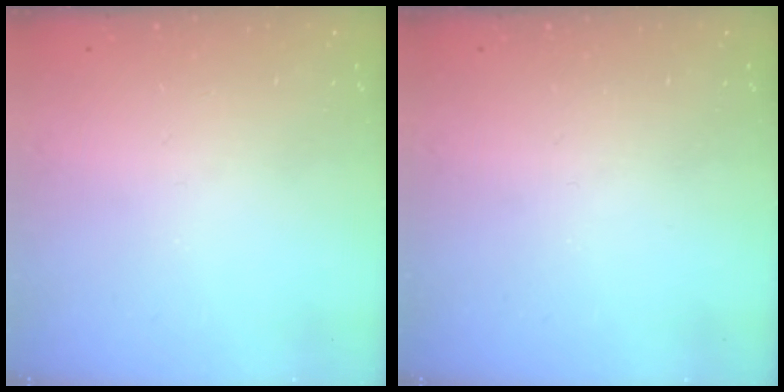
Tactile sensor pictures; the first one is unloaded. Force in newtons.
{"total": 0.0}